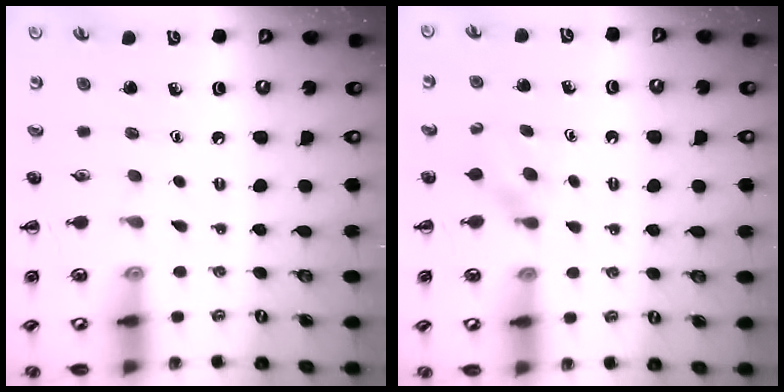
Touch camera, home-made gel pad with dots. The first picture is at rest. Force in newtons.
{"total": 2.7, "press": 2.5, "slide": 1.0}